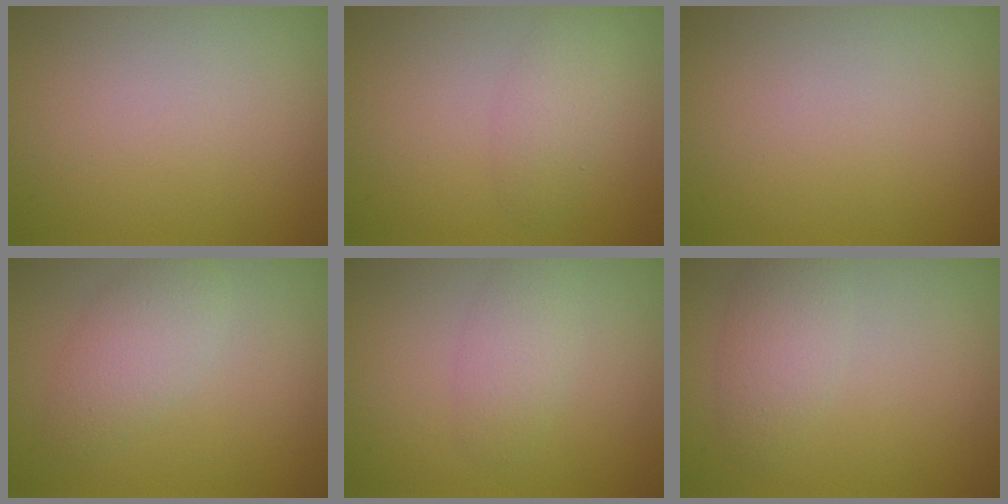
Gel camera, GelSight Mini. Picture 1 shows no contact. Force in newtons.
{"total": 2.0, "press": 2.0, "slide": 0.1}
{"total": 0.0}
{"total": 3.1, "press": 3.1, "slide": 0.1}
{"total": 2.2, "press": 2.2, "slide": 0.1}
{"total": 2.9, "press": 2.9, "slide": 0.1}